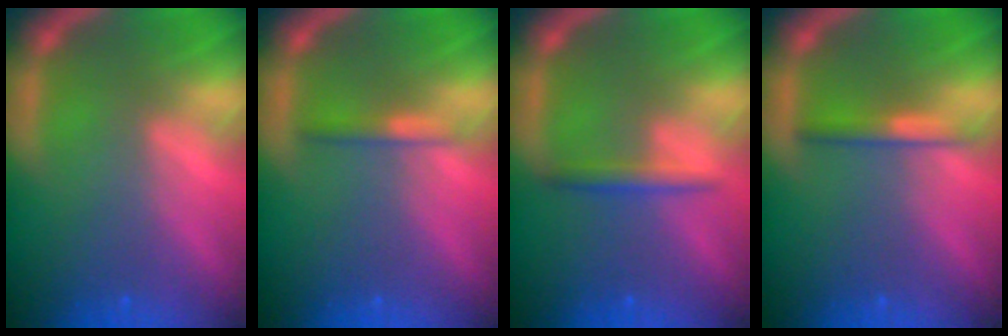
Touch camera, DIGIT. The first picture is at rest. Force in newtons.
{"total": 1.4}
{"total": 1.9}
{"total": 2.0}